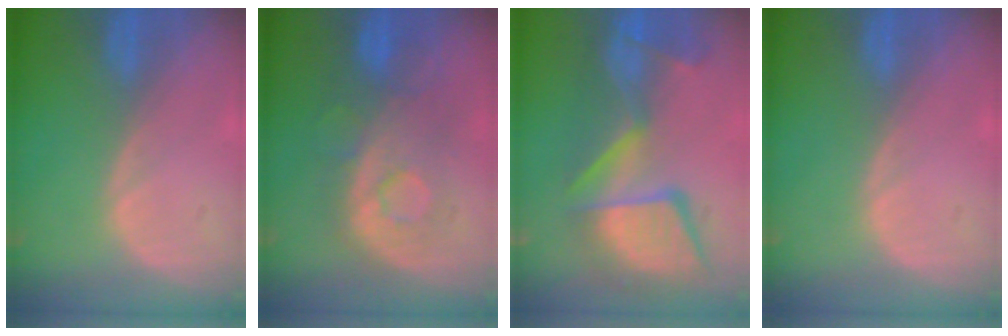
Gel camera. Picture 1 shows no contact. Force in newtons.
{"total": 8.3, "press": 8.3, "slide": 0.9}
{"total": 13.6, "press": 11.2, "slide": 7.8}
{"total": 0.0}